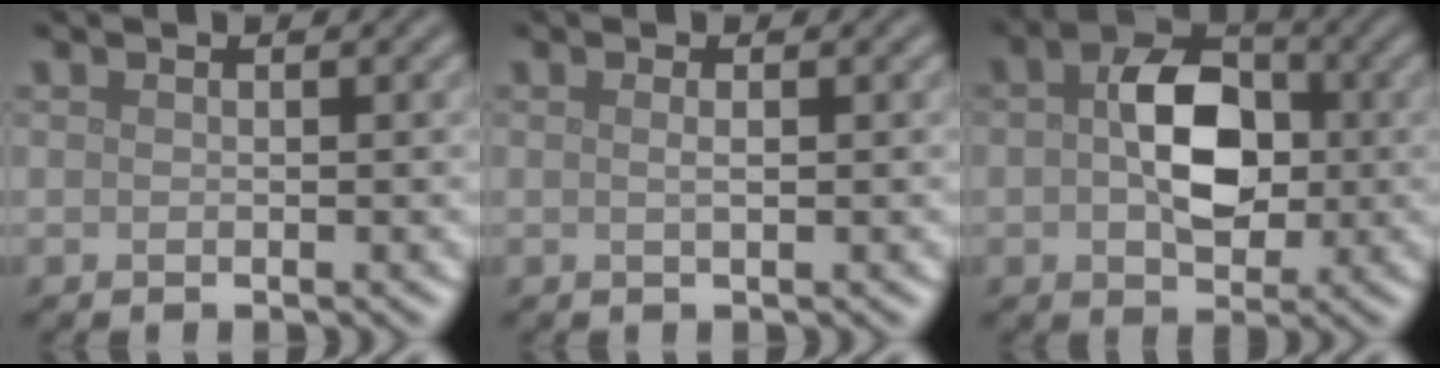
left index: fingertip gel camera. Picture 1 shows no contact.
{"total": 0.9, "force": [0.1, 0.2, 0.8], "torque": [-0.012, 0.004, -0.001]}
{"total": 7.0, "force": [0.3, 4.5, 5.3], "torque": [-0.091, 0.005, -0.001]}